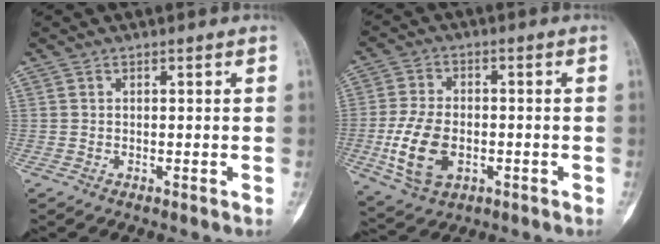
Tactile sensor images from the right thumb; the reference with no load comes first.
{"total": 11.4, "force": [-2.7, 7.1, 8.5], "torque": [-0.165, 0.004, -0.043]}